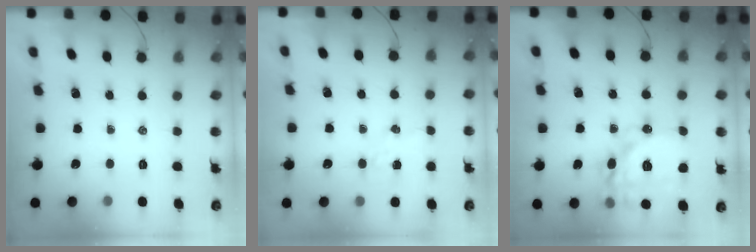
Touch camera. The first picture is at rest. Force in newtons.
{"total": 5.1, "press": 5.0, "slide": 1.2}
{"total": 18.1, "press": 17.9, "slide": 2.5}